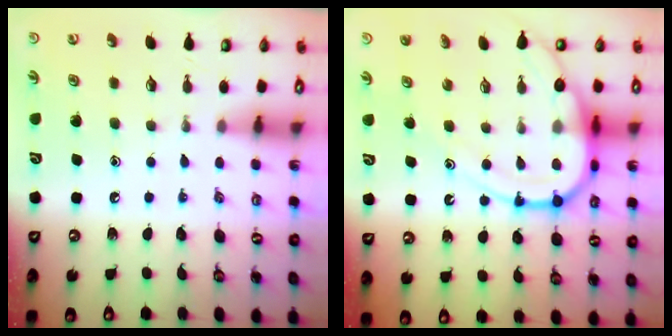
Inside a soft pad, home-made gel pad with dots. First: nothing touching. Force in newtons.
{"total": 14.5, "press": 14.5, "slide": 1.3}